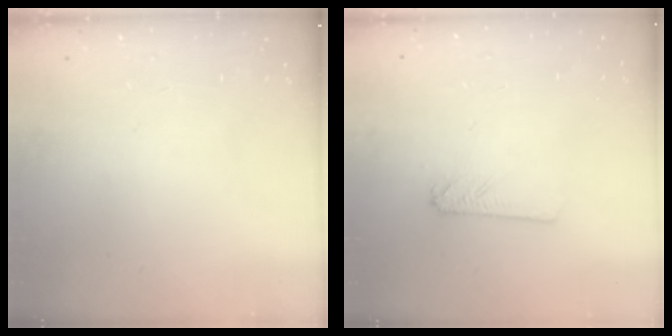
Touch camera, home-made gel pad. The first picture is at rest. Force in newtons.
{"total": 2.4, "press": 2.4, "slide": 0.2}